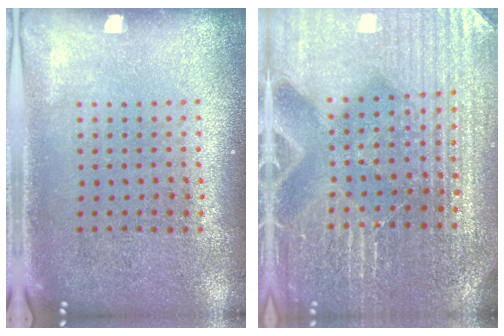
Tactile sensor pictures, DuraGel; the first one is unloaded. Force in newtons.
{"total": 4.9, "press": 4.6, "slide": 1.6}